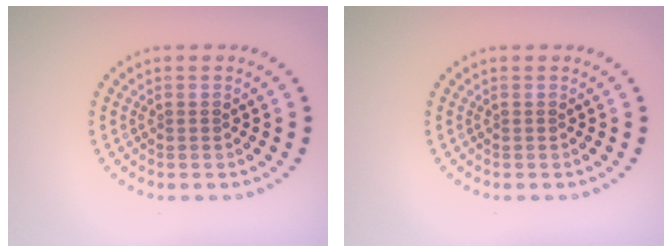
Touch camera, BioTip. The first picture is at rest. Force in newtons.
{"total": 0.0}